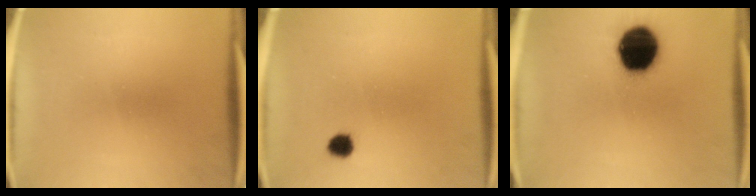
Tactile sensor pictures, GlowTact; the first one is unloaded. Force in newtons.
{"total": 2.5}
{"total": 17.9}